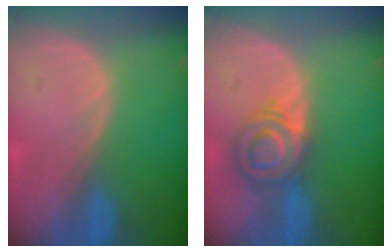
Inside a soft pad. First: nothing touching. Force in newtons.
{"total": 6.0, "press": 6.0, "slide": 0.9}